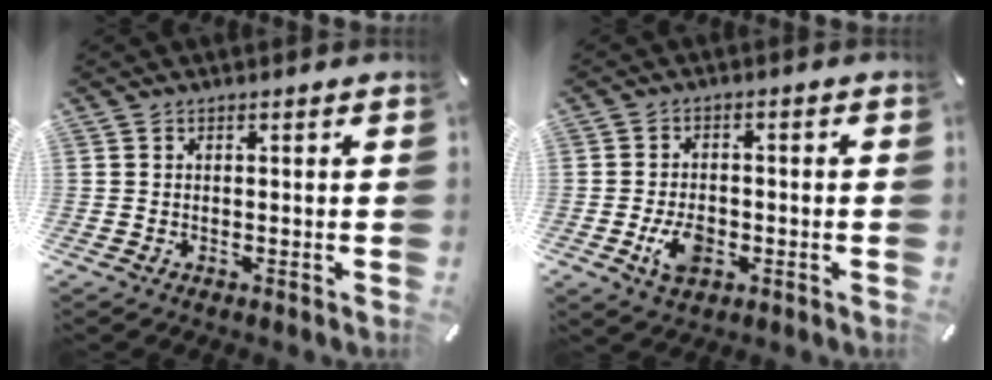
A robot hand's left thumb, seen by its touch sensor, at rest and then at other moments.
{"total": 6.9, "force": [-2.3, 4.5, 4.8], "torque": [-0.086, 0.000, -0.045]}